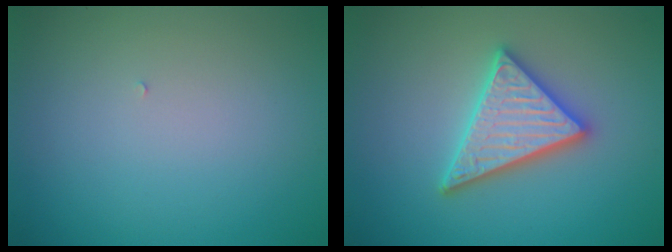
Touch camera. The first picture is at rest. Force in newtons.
{"total": 4.9, "press": 4.9, "slide": 0.7}